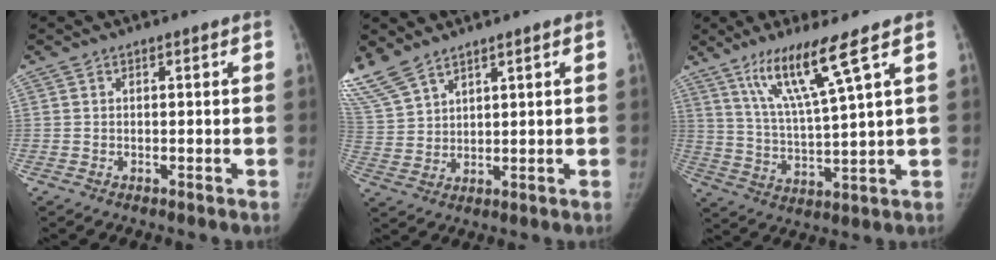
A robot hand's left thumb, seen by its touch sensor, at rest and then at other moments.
{"total": 9.9, "force": [7.8, 4.3, 4.2], "torque": [-0.098, -0.011, 0.173]}
{"total": 11.1, "force": [6.6, -0.3, 9.0], "torque": [-0.173, -0.037, 0.134]}